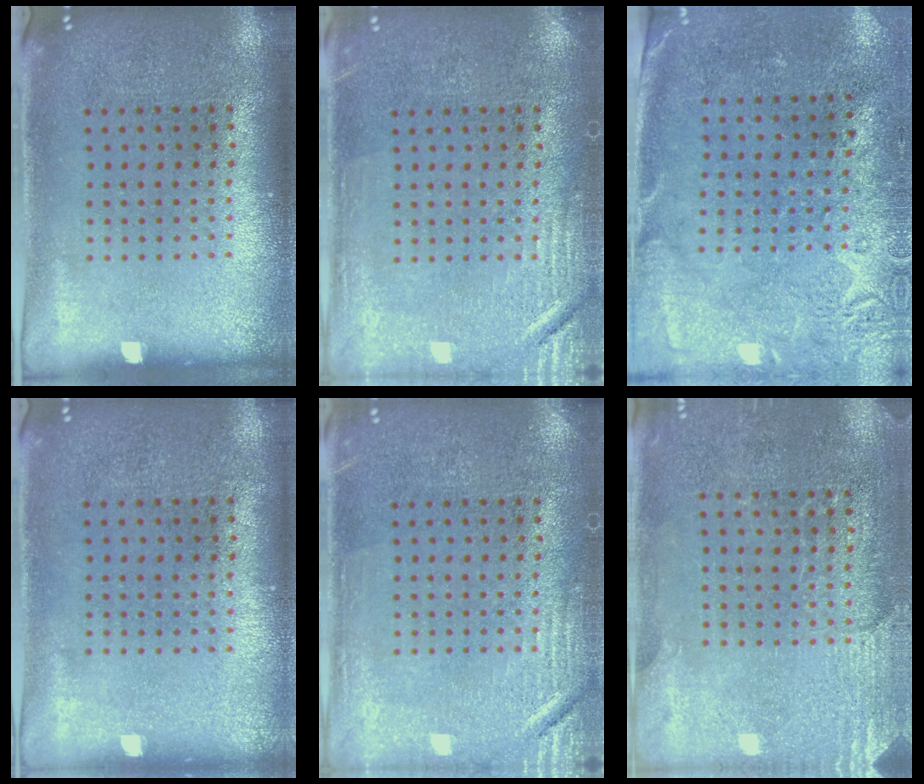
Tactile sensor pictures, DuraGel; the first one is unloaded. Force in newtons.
{"total": 2.7, "press": 2.7, "slide": 0.4}
{"total": 2.7, "press": 2.2, "slide": 1.7}
{"total": 0.0}
{"total": 2.7, "press": 2.7, "slide": 0.4}
{"total": 2.8, "press": 2.6, "slide": 1.0}